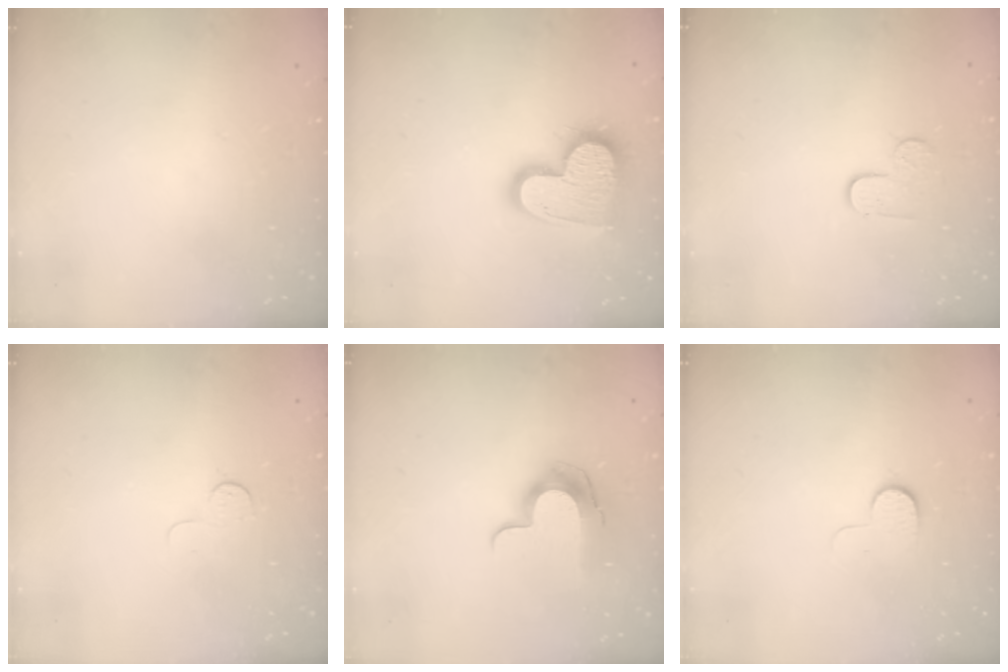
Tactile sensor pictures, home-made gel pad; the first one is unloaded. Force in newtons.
{"total": 16.2, "press": 16.2, "slide": 1.1}
{"total": 5.3, "press": 5.3, "slide": 0.4}
{"total": 3.8, "press": 3.8, "slide": 0.4}
{"total": 10.4, "press": 10.3, "slide": 1.0}
{"total": 5.2, "press": 5.1, "slide": 0.8}